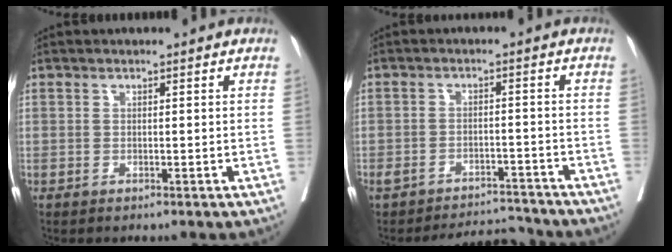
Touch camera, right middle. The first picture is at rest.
{"total": 7.4, "force": [-7.3, 1.3, 0.2], "torque": [-0.002, 0.014, -0.110]}